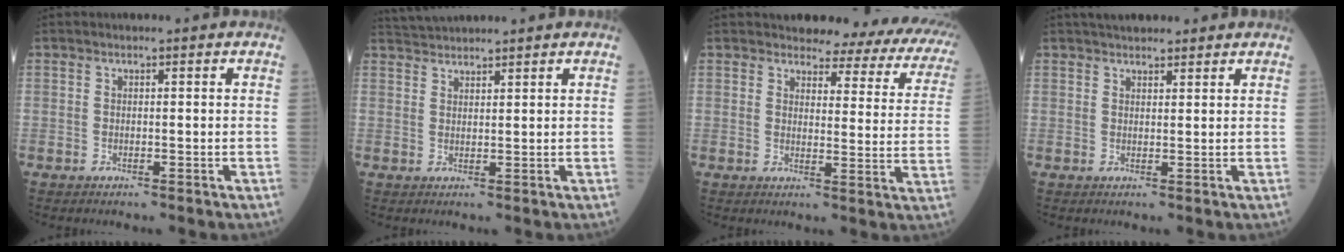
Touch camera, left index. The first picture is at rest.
{"total": 3.7, "force": [3.7, -0.4, 0.4], "torque": [-0.015, 0.028, 0.073]}
{"total": 14.3, "force": [13.0, 3.7, 4.7], "torque": [-0.028, -0.052, 0.115]}
{"total": 6.0, "force": [5.2, 1.8, 2.3], "torque": [-0.030, 0.032, 0.076]}